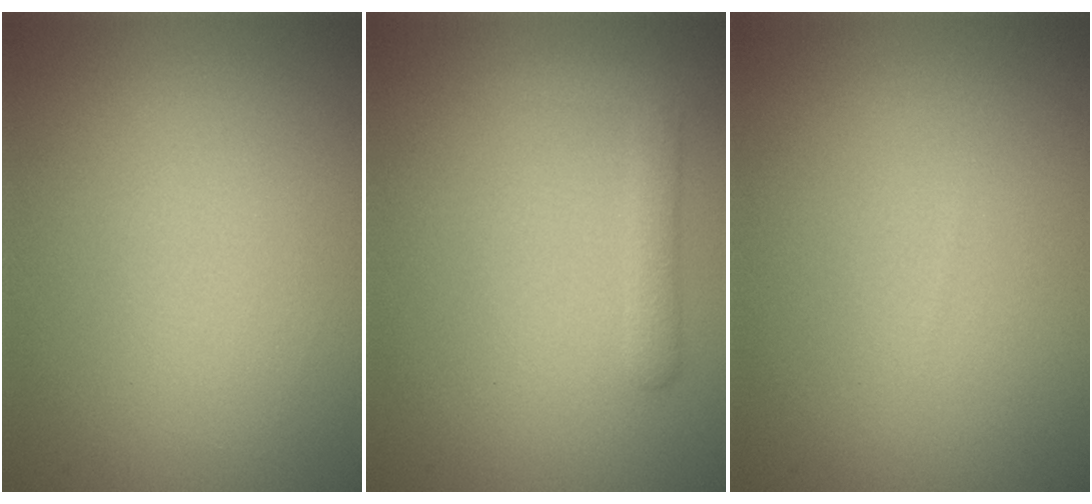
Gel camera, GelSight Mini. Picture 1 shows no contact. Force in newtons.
{"total": 1.9, "press": 1.9, "slide": 0.1}
{"total": 0.0}